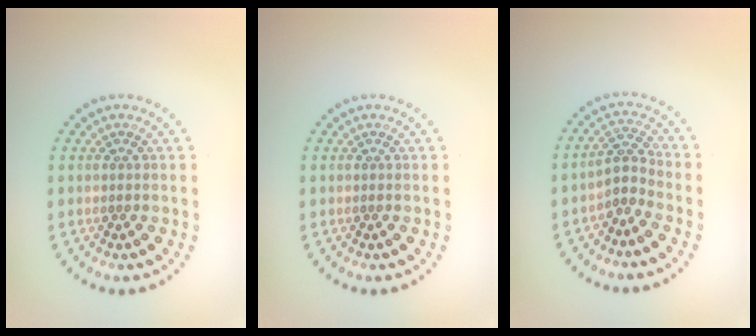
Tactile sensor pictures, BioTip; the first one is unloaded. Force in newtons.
{"total": 0.0}
{"total": 2.3, "press": 1.7, "slide": 1.5}